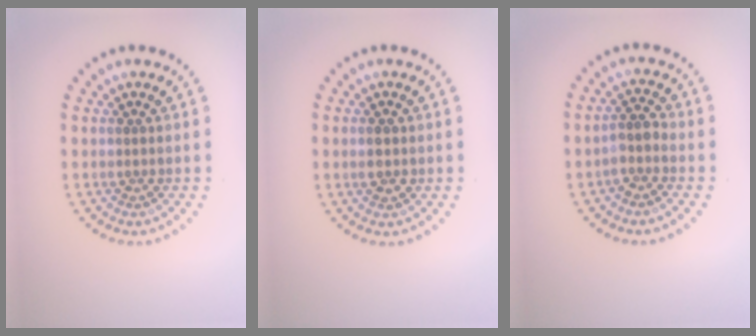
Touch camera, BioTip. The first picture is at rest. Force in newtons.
{"total": 1.4, "press": 1.4, "slide": 0.1}
{"total": 2.0, "press": 1.6, "slide": 1.1}